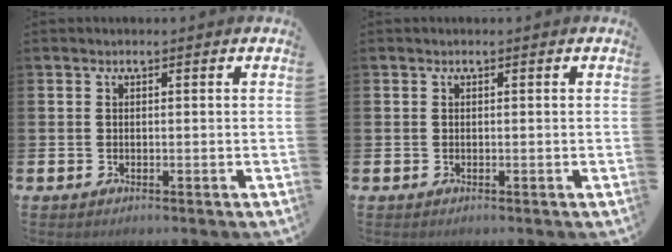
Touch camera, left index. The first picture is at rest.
{"total": 0.0}